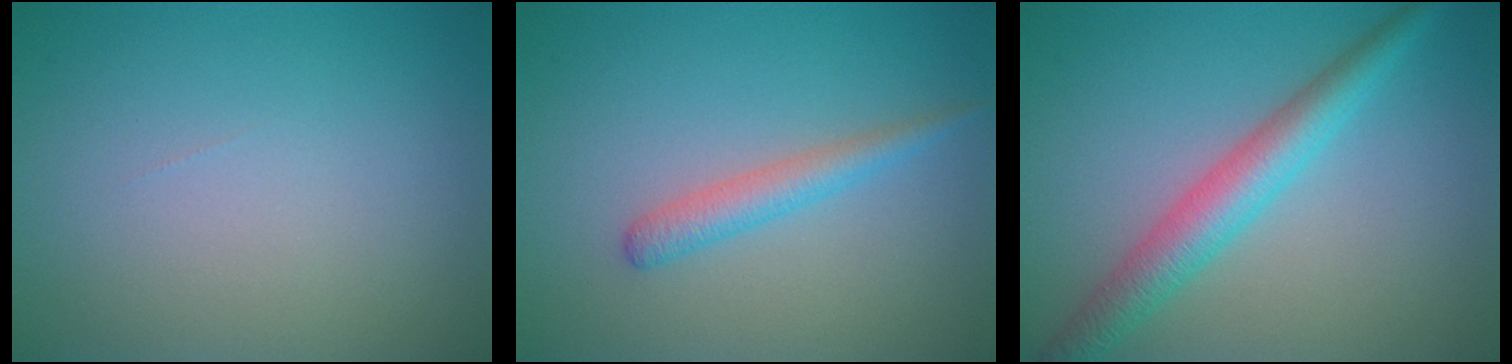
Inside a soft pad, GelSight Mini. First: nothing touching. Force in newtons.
{"total": 2.1, "press": 2.1, "slide": 0.0}
{"total": 4.3, "press": 4.3, "slide": 0.1}